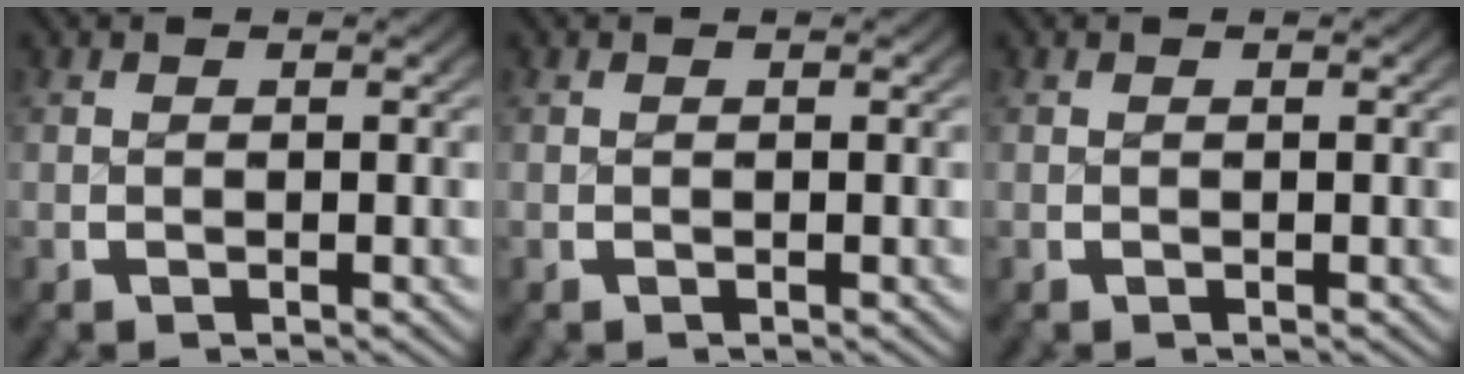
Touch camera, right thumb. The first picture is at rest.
{"total": 0.0}
{"total": 0.0}